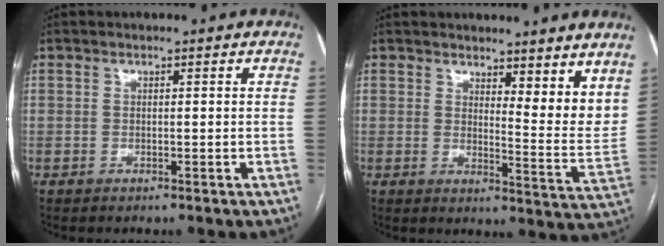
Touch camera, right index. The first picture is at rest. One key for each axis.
{"total": 9.0, "fx": 7.3, "fy": 2.2, "fz": 4.7, "tx": -0.051, "ty": -0.031, "tz": 0.091}